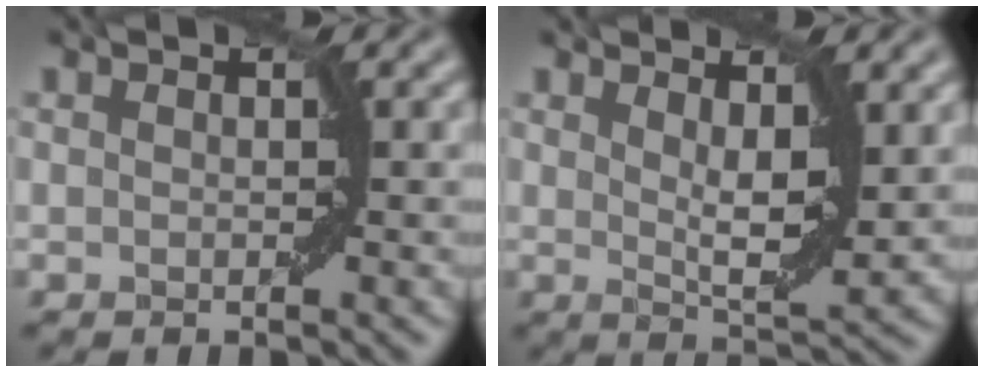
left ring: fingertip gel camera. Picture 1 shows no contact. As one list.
[{"total": 3.9, "force": [1.5, 1.1, 3.4], "torque": [-0.054, -0.010, 0.028]}]